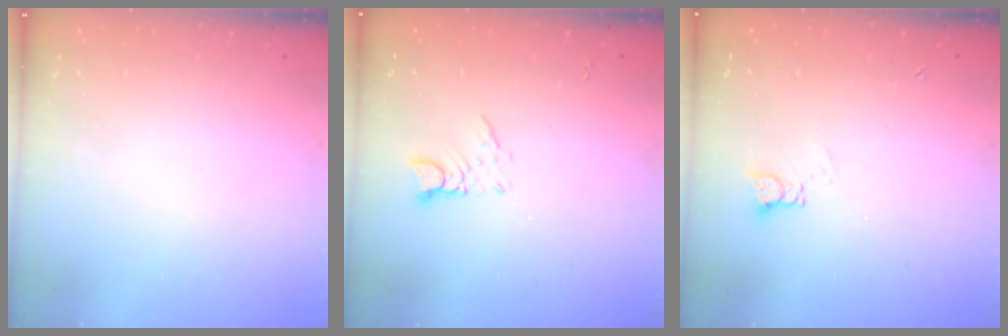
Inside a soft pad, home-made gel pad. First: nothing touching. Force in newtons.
{"total": 3.1, "press": 3.1, "slide": 0.2}
{"total": 2.8, "press": 2.8, "slide": 0.4}